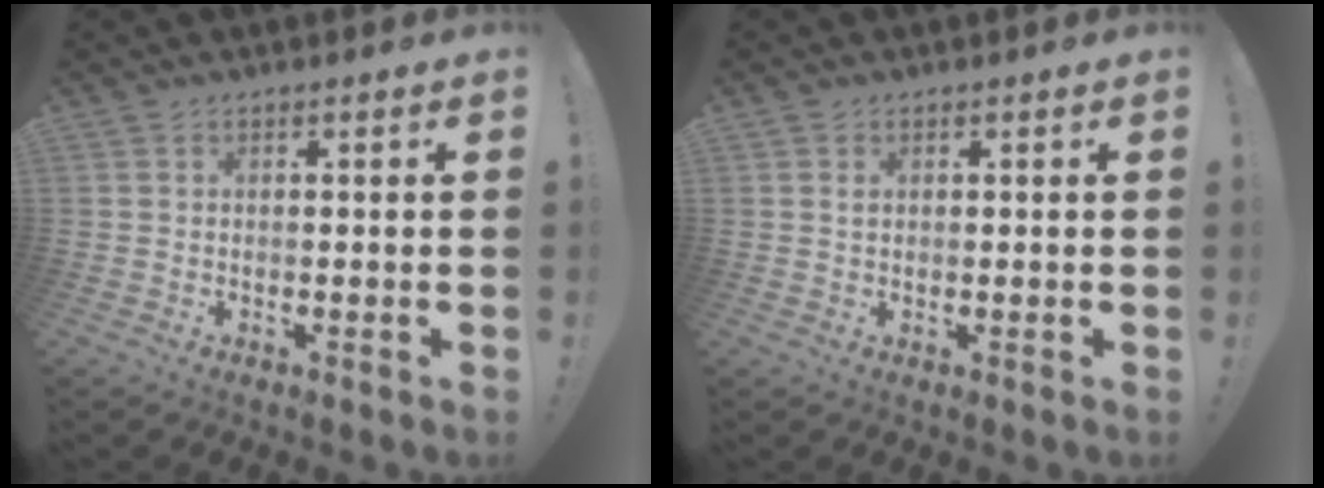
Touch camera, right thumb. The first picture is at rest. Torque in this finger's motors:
{"motor_torque": [-0.04, 0.05, -0.04, -0.06, 0.03]}